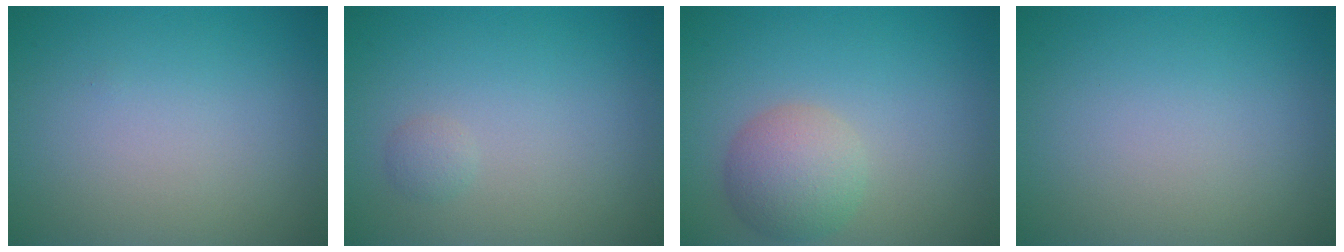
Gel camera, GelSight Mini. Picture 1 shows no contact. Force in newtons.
{"total": 0.7, "press": 0.7, "slide": 0.1}
{"total": 3.9, "press": 3.9, "slide": 0.2}
{"total": 0.0}